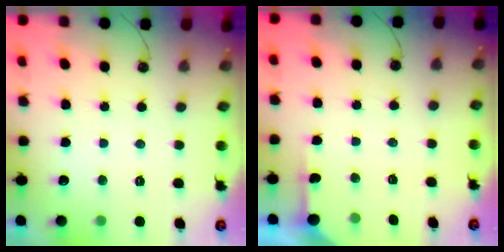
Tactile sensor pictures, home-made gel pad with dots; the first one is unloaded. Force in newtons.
{"total": 3.1, "press": 3.1, "slide": 0.4}